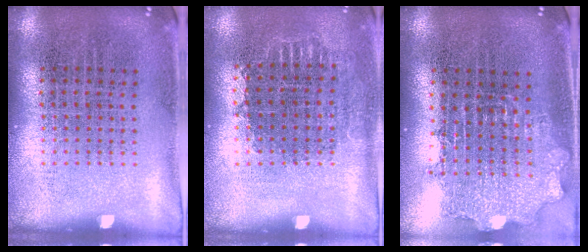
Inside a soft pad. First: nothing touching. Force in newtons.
{"total": 0.8, "press": 0.7, "slide": 0.3}
{"total": 1.8, "press": 1.4, "slide": 1.0}